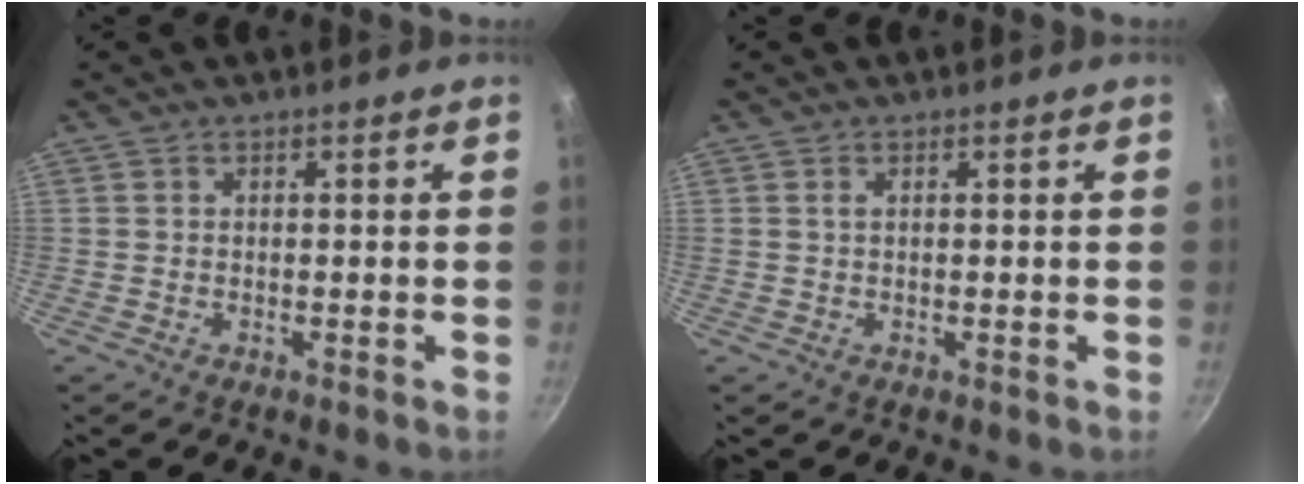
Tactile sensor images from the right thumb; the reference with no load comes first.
{"total": 0.6, "force": [0.2, 0.3, 0.5], "torque": [-0.009, 0.002, 0.004]}